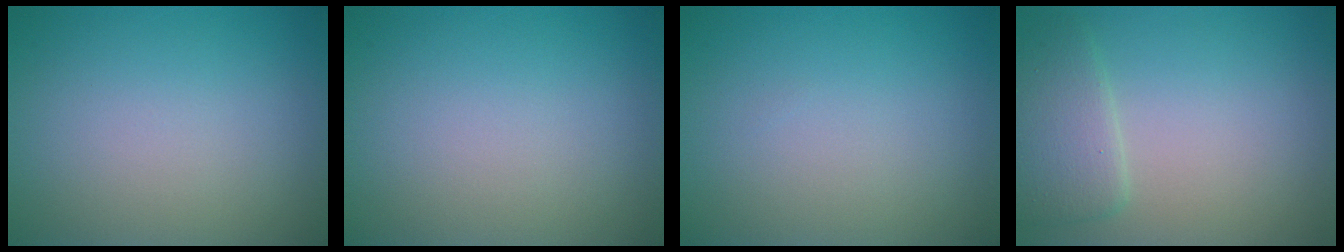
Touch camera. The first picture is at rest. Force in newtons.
{"total": 0.0}
{"total": 0.0}
{"total": 2.8, "press": 2.8, "slide": 0.2}